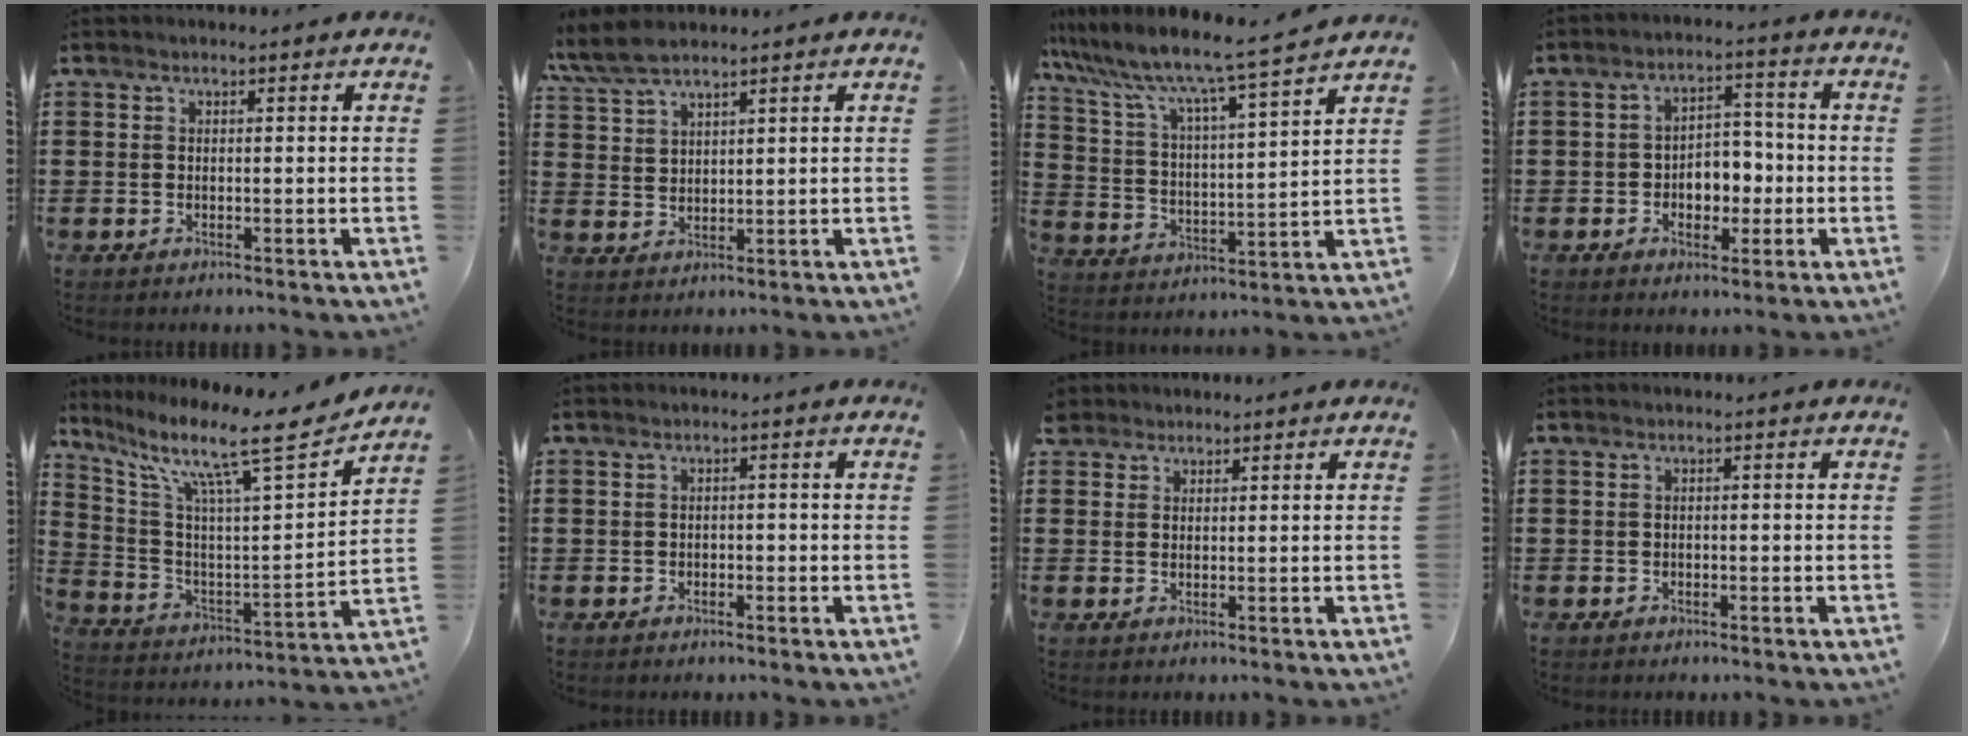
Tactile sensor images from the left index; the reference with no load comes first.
{"total": 5.6, "force": [4.8, 1.4, 2.7], "torque": [-0.065, -0.008, 0.088]}
{"total": 6.9, "force": [6.2, -0.4, 3.1], "torque": [-0.088, -0.053, 0.094]}
{"total": 5.0, "force": [-1.3, 3.8, 3.1], "torque": [-0.050, 0.004, -0.031]}
{"total": 12.6, "force": [9.0, 1.8, 8.6], "torque": [-0.183, -0.055, 0.138]}
{"total": 1.0, "force": [-0.7, 0.7, 0.3], "torque": [-0.010, 0.002, -0.016]}
{"total": 1.9, "force": [1.5, 1.0, 0.1], "torque": [-0.006, 0.006, 0.031]}
{"total": 0.6, "force": [-0.4, 0.4, 0.3], "torque": [-0.008, 0.001, -0.008]}